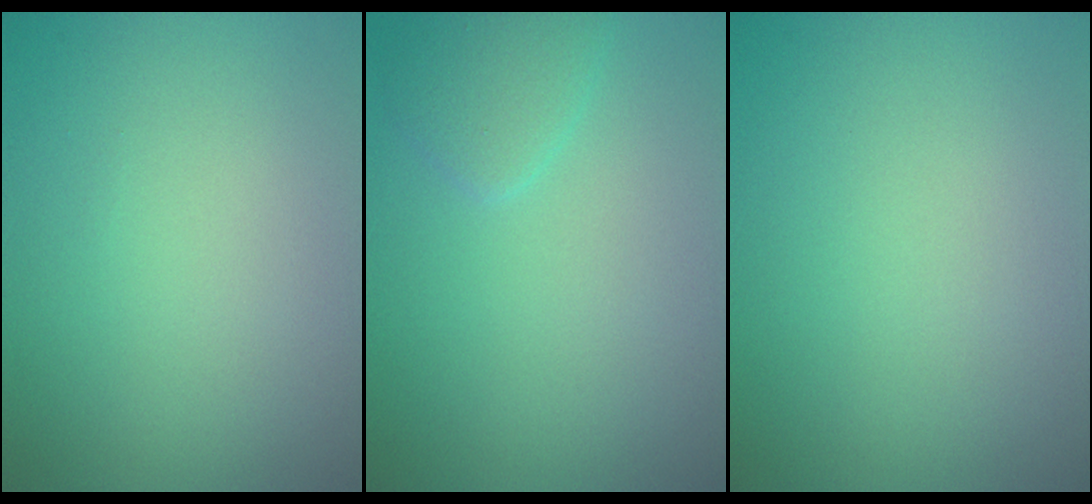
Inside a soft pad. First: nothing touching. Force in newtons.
{"total": 1.7, "press": 1.7, "slide": 0.1}
{"total": 0.0}